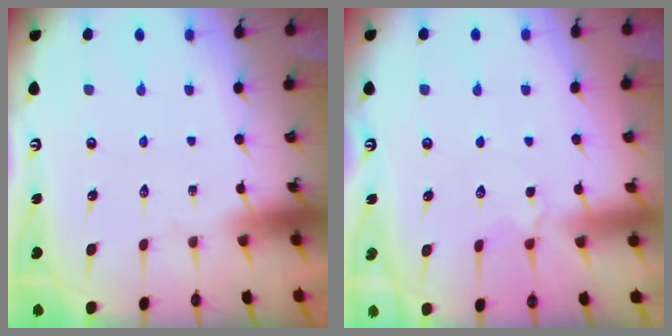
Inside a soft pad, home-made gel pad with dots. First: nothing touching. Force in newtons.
{"total": 2.9, "press": 2.9, "slide": 0.6}